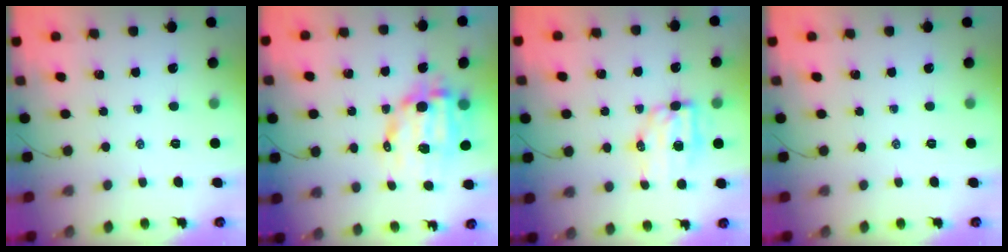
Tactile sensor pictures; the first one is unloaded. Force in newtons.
{"total": 12.1, "press": 11.8, "slide": 2.5}
{"total": 7.4, "press": 7.3, "slide": 0.7}
{"total": 0.0}